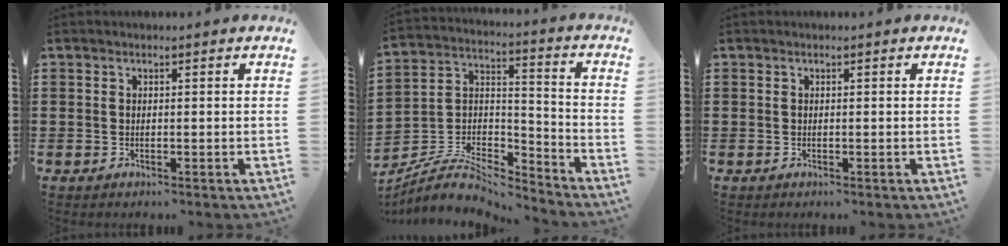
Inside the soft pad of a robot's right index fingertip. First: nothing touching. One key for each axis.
{"total": 7.4, "fx": -6.3, "fy": 2.7, "fz": 2.8, "tx": -0.065, "ty": 0.005, "tz": -0.124}
{"total": 0.0}